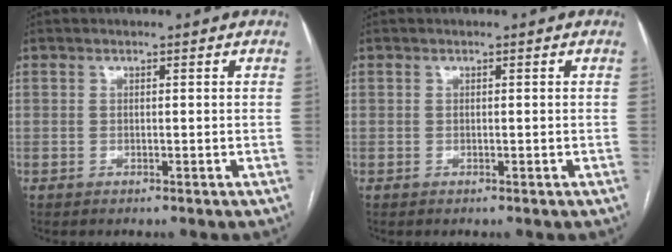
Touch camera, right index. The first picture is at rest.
{"total": 0.0}